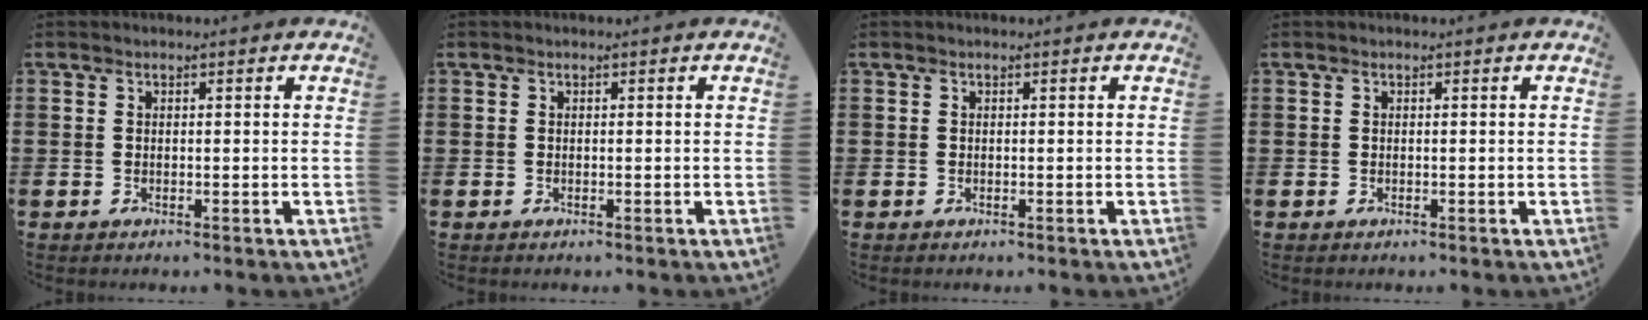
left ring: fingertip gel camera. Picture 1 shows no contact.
{"total": 0.0}
{"total": 0.0}
{"total": 0.0}